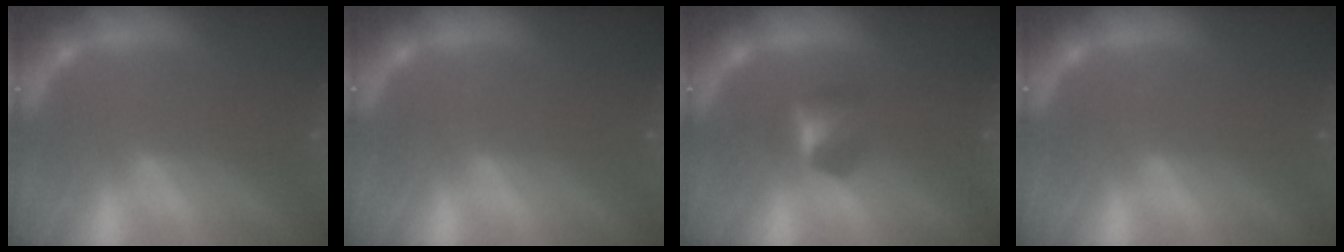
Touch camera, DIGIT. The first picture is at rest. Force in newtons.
{"total": 0.0}
{"total": 2.4}
{"total": 0.0}